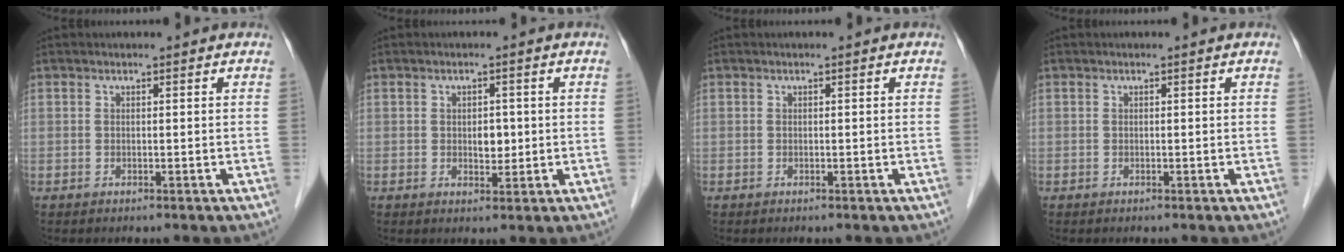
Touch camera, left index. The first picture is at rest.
{"total": 2.4, "force": [0.1, 1.6, 1.8], "torque": [-0.026, -0.001, 0.004]}
{"total": 0.0}
{"total": 0.0}